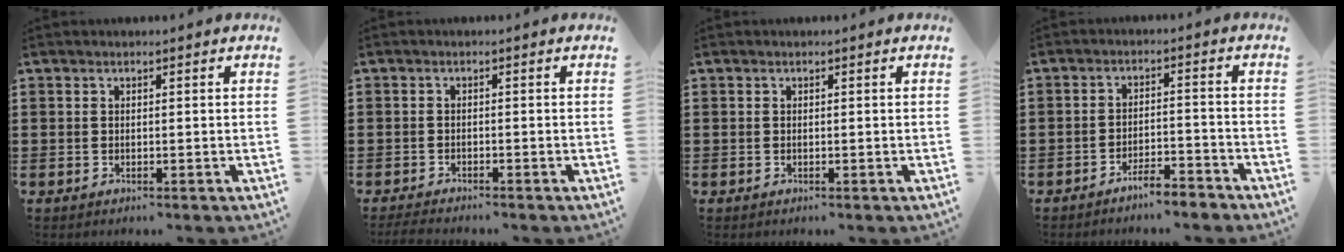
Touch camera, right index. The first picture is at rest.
{"total": 1.6, "force": [-1.6, 0.1, 0.1], "torque": [-0.006, -0.002, -0.034]}
{"total": 0.0}
{"total": 3.9, "force": [-3.8, 0.2, 1.0], "torque": [-0.020, 0.005, -0.076]}